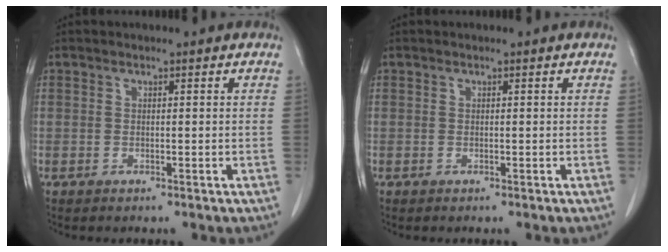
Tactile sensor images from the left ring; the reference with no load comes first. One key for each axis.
{"total": 0.0}